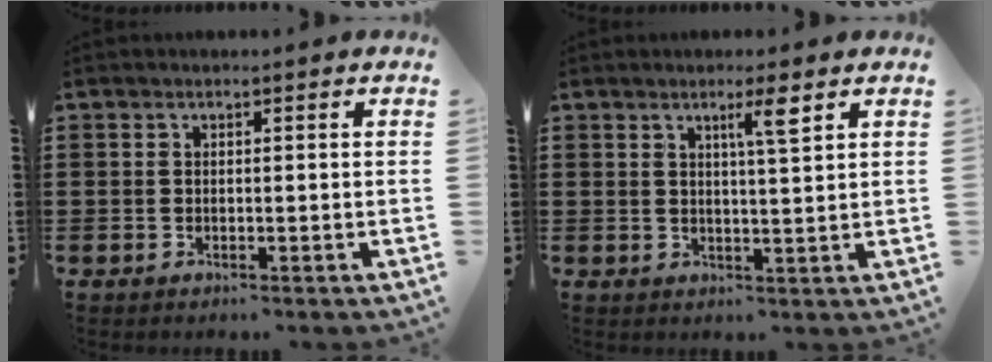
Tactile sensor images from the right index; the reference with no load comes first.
{"total": 3.5, "force": [1.9, 0.0, 2.9], "torque": [-0.046, -0.007, 0.027]}